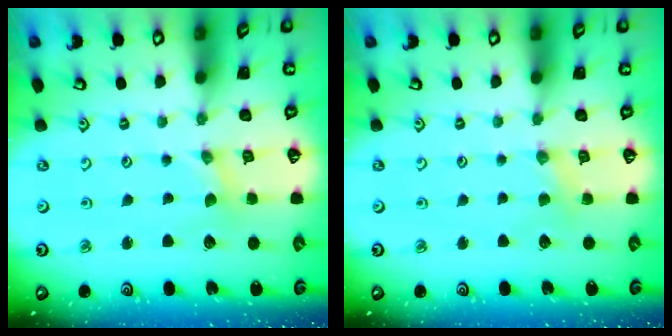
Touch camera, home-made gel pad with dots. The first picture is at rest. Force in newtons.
{"total": 2.8, "press": 2.7, "slide": 0.5}